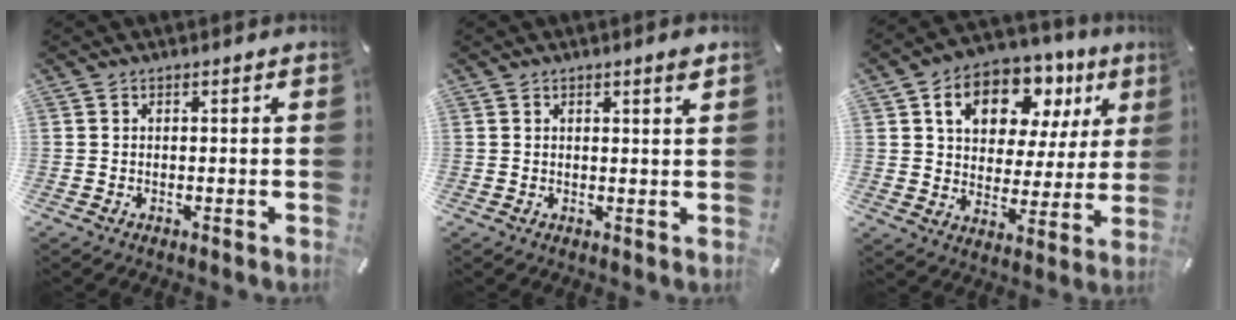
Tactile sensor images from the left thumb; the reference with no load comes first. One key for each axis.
{"total": 1.8, "fx": 1.2, "fy": 0.2, "fz": 1.4, "tx": -0.020, "ty": -0.003, "tz": 0.019}
{"total": 14.9, "fx": 8.0, "fy": 9.9, "fz": 7.7, "tx": -0.123, "ty": -0.038, "tz": 0.141}